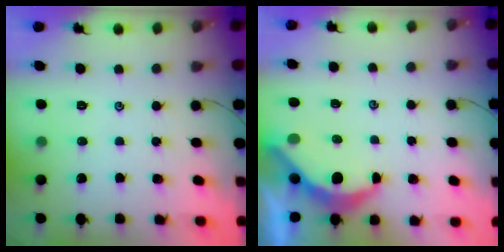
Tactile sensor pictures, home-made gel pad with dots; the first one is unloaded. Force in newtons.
{"total": 6.3, "press": 6.3, "slide": 0.5}